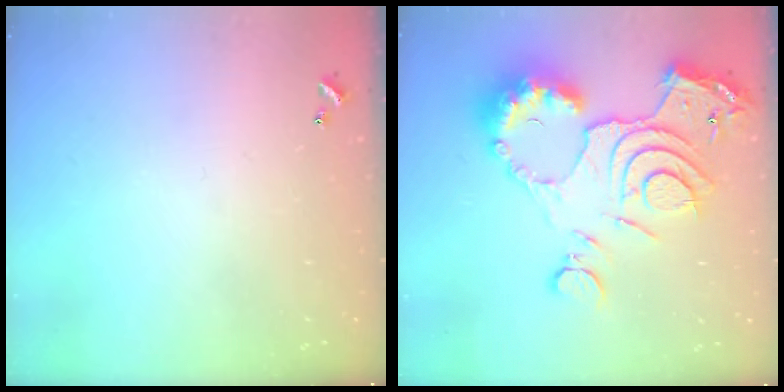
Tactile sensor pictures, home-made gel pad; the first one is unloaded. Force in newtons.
{"total": 20.9, "press": 20.8, "slide": 2.5}